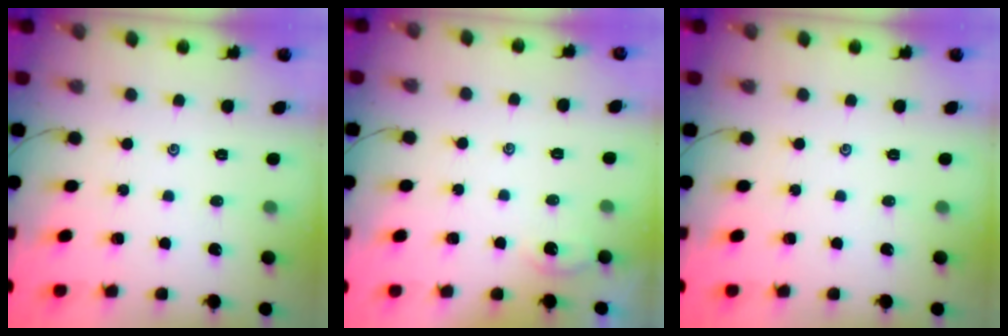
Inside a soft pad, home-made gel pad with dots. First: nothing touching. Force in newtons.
{"total": 0.8, "press": 0.8, "slide": 0.2}
{"total": 0.0}